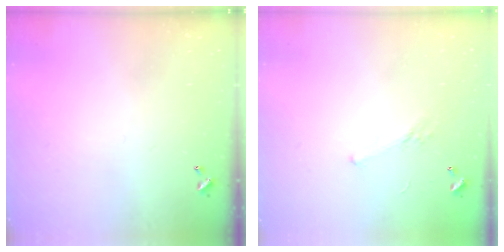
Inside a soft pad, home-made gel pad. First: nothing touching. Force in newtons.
{"total": 5.0, "press": 4.9, "slide": 0.8}